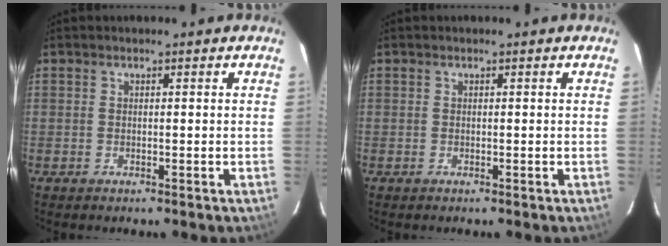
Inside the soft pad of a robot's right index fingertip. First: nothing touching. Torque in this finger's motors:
{"motor_torque": [0.00, 0.00, 0.00, 0.00]}